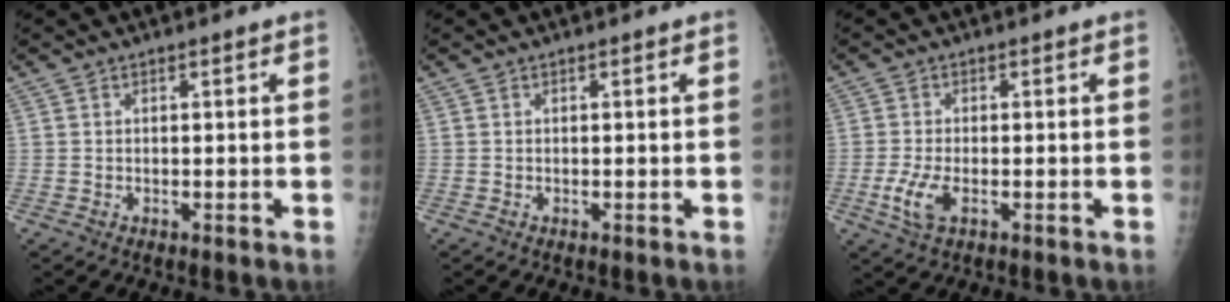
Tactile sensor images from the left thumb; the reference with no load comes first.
{"total": 0.0}
{"total": 4.6, "force": [-1.4, 2.1, 3.9], "torque": [-0.094, -0.005, -0.026]}